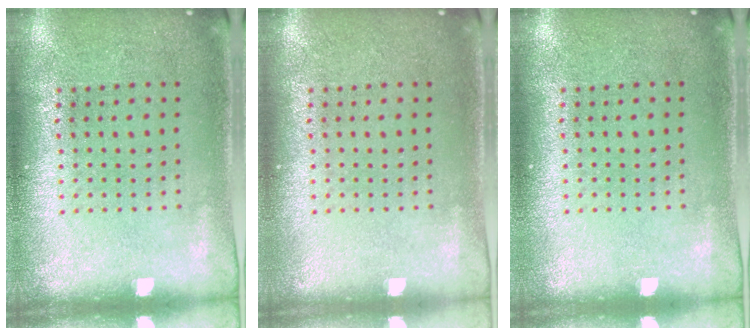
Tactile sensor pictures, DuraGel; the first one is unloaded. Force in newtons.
{"total": 0.0}
{"total": 0.0}